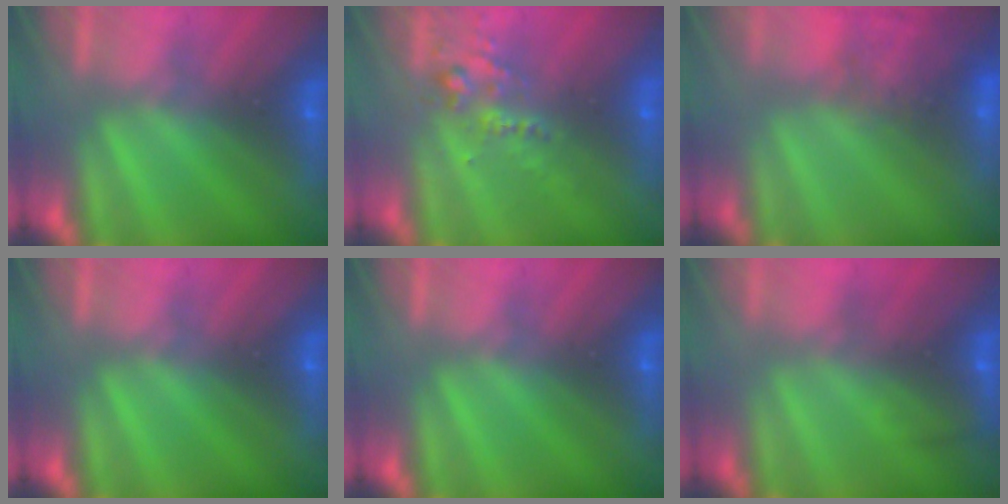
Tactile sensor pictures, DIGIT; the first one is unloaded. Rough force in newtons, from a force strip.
{"total": 2.6}
{"total": 7.4}
{"total": 0.0}
{"total": 0.0}
{"total": 2.2}